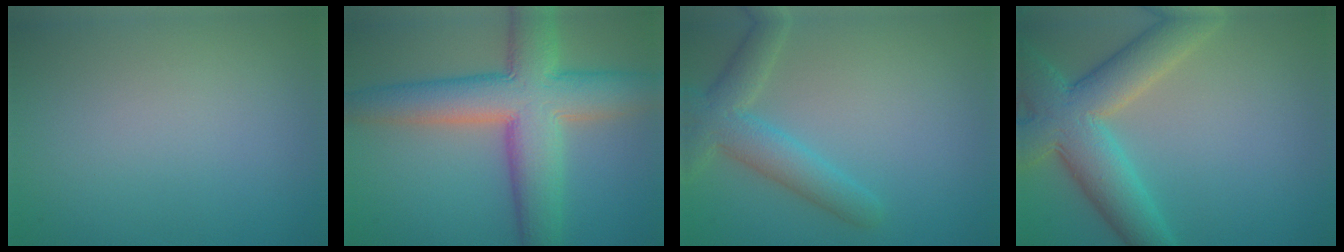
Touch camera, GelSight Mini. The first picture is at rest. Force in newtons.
{"total": 10.4, "press": 10.4, "slide": 0.5}
{"total": 4.3, "press": 4.3, "slide": 0.2}
{"total": 7.9, "press": 7.9, "slide": 0.4}